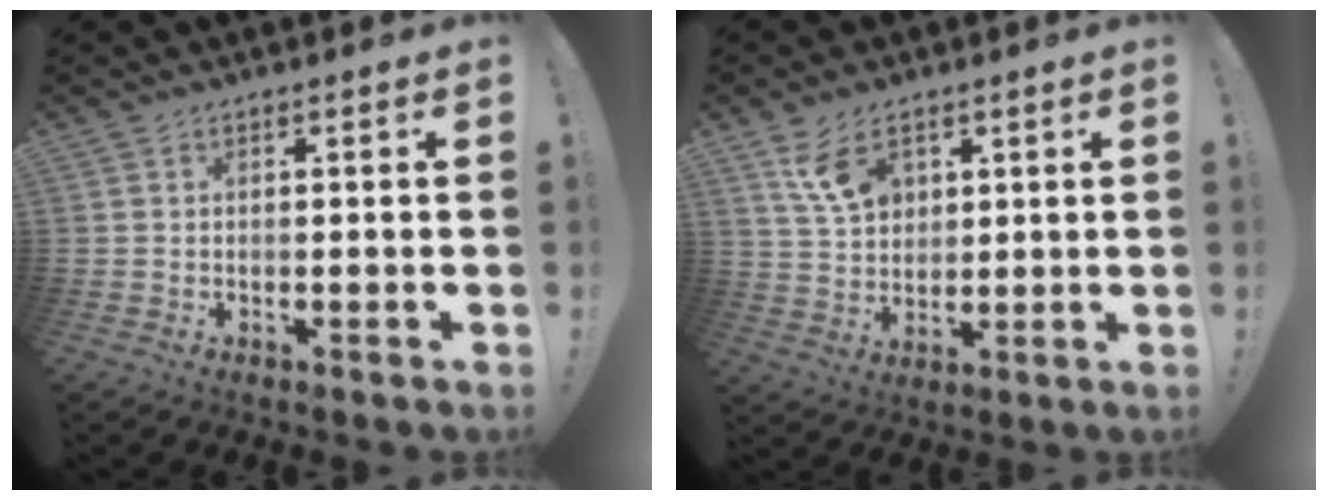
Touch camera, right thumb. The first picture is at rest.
{"total": 9.5, "force": [5.6, 5.7, 5.0], "torque": [-0.091, -0.021, 0.110]}